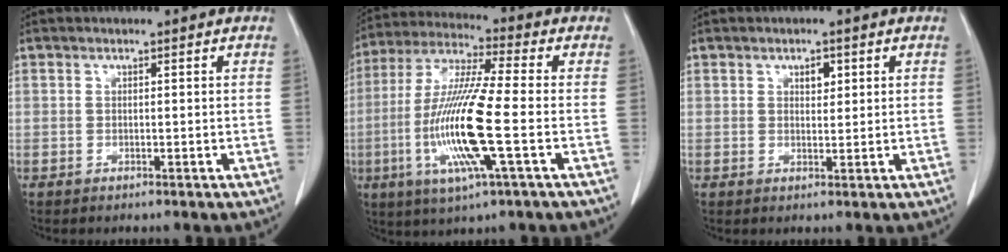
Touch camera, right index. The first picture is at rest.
{"total": 15.6, "force": [-3.4, 0.6, 15.2], "torque": [-0.317, -0.015, -0.071]}
{"total": 2.0, "force": [0.9, 1.1, 1.4], "torque": [-0.018, -0.003, 0.014]}